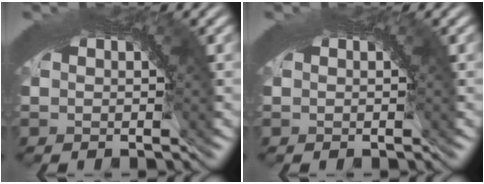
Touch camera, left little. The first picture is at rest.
{"total": 0.0}